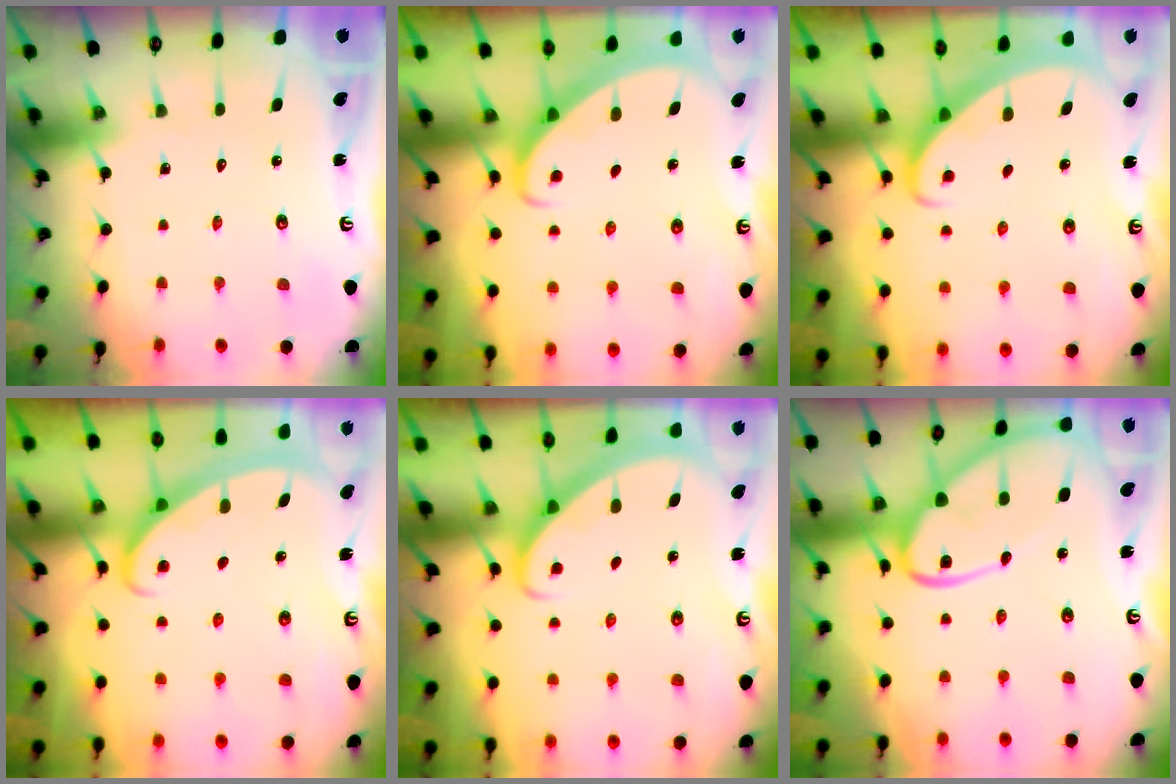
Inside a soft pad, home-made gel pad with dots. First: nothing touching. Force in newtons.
{"total": 2.7, "press": 2.7, "slide": 0.2}
{"total": 2.8, "press": 2.8, "slide": 0.2}
{"total": 2.8, "press": 2.8, "slide": 0.3}
{"total": 2.8, "press": 2.8, "slide": 0.2}
{"total": 17.0, "press": 16.9, "slide": 1.4}